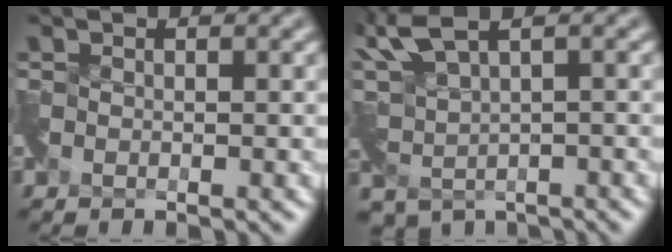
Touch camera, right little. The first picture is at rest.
{"total": 4.8, "force": [2.6, 2.3, 3.4], "torque": [-0.091, -0.009, 0.054]}